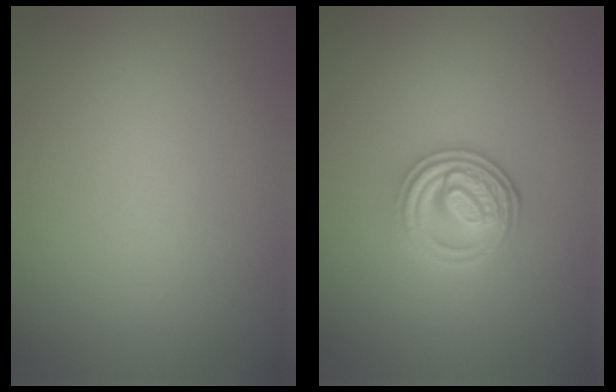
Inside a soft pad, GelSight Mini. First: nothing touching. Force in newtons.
{"total": 3.6, "press": 3.0, "slide": 1.9}